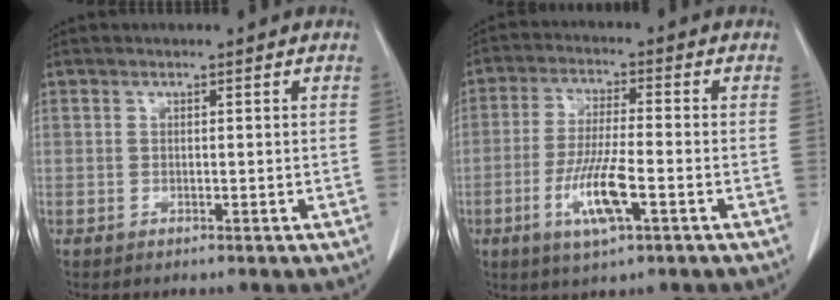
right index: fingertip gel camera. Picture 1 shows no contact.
{"total": 8.9, "force": [-3.3, 1.2, 8.2], "torque": [-0.160, -0.010, -0.058]}